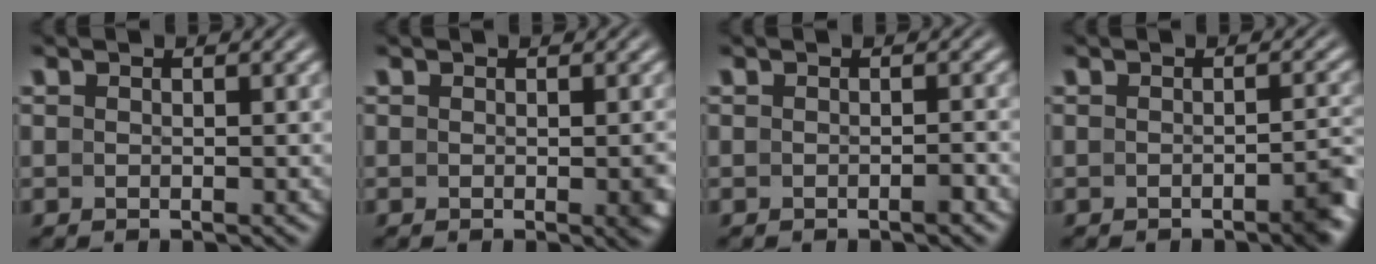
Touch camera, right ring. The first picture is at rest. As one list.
[{"total": 0.9, "force": [-0.2, 0.2, 0.9], "torque": [-0.006, -0.004, -0.002]}, {"total": 0.7, "force": [-0.6, -0.1, 0.3], "torque": [-0.004, 0.004, -0.012]}, {"total": 2.2, "force": [-1.5, 0.2, 1.7], "torque": [-0.018, 0.003, -0.027]}]